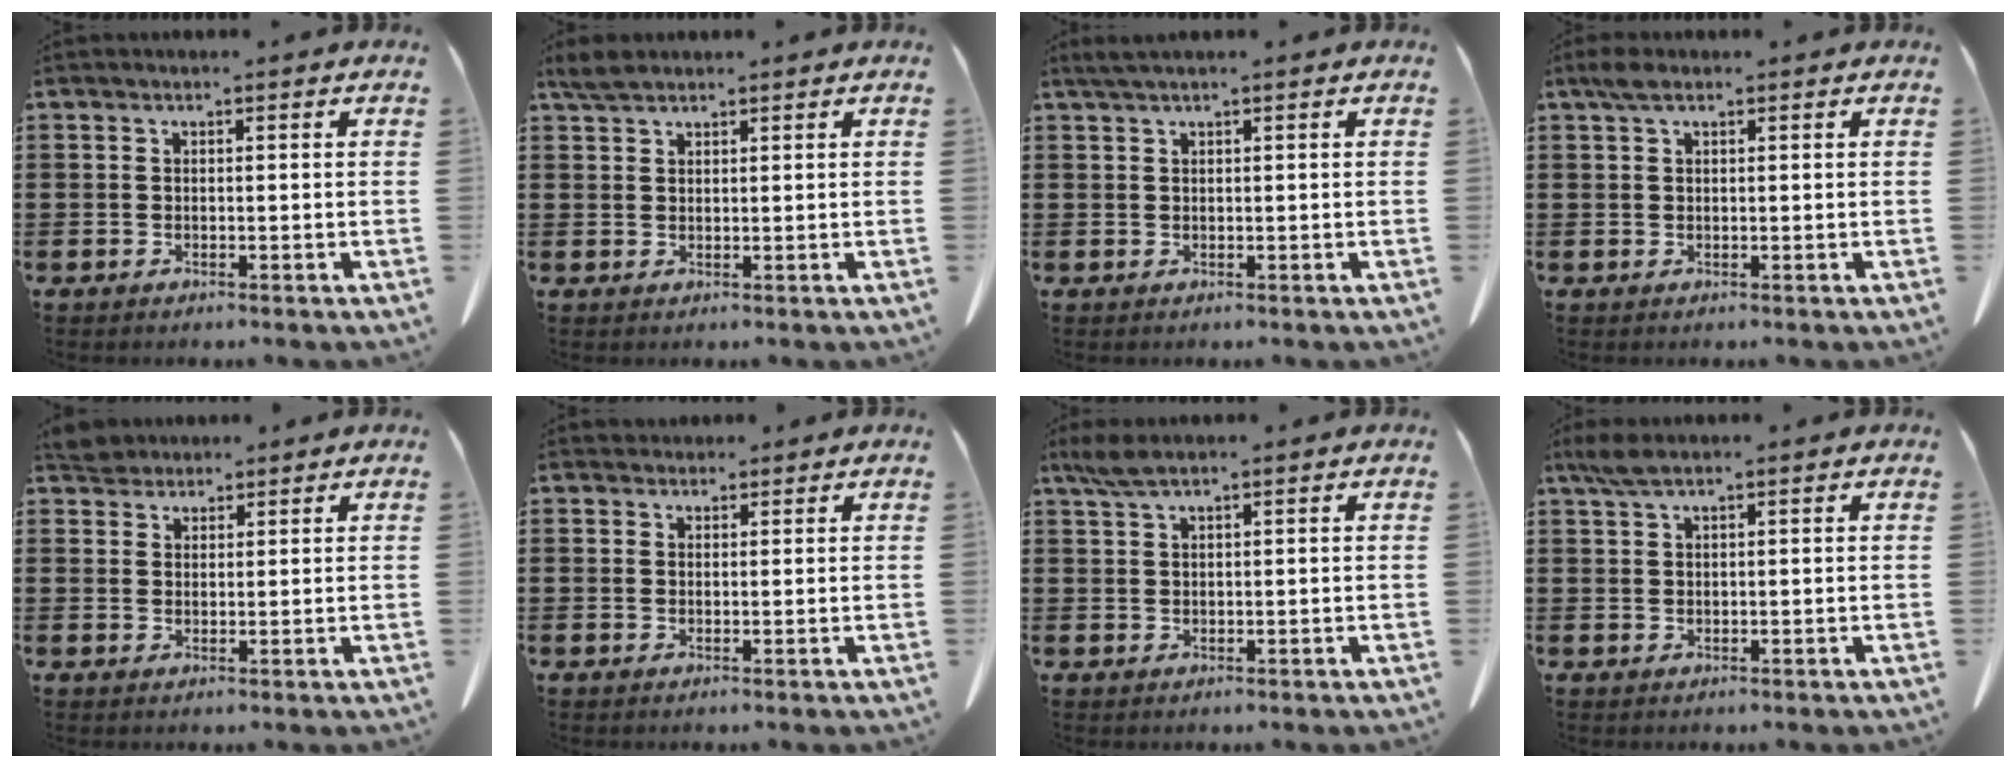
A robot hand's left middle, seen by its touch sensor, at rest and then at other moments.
{"total": 2.7, "force": [2.1, 0.8, 1.4], "torque": [-0.033, 0.003, 0.042]}
{"total": 1.3, "force": [0.8, -0.1, 1.0], "torque": [-0.020, -0.003, 0.017]}
{"total": 1.9, "force": [1.0, 0.7, 1.5], "torque": [-0.034, 0.002, 0.019]}
{"total": 3.7, "force": [3.5, 1.0, 0.7], "torque": [-0.025, -0.004, 0.070]}
{"total": 1.7, "force": [1.5, 0.7, 0.0], "torque": [0.003, -0.001, 0.029]}
{"total": 2.9, "force": [2.0, 0.4, 2.0], "torque": [-0.045, 0.000, 0.037]}
{"total": 2.8, "force": [1.9, 0.5, 2.0], "torque": [-0.044, 0.000, 0.036]}